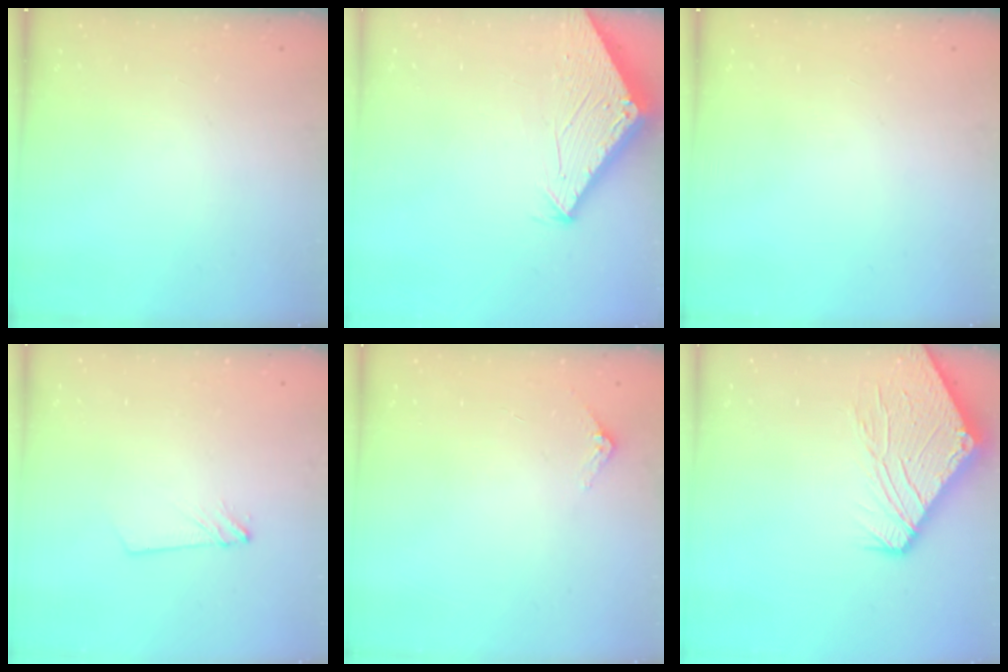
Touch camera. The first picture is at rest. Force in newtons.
{"total": 2.8, "press": 2.8, "slide": 0.1}
{"total": 0.0}
{"total": 2.8, "press": 2.8, "slide": 0.3}
{"total": 2.9, "press": 2.9, "slide": 0.2}
{"total": 13.5, "press": 13.4, "slide": 1.8}